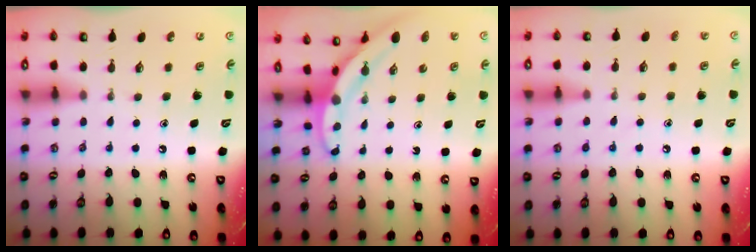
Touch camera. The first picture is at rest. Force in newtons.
{"total": 3.4, "press": 3.4, "slide": 0.2}
{"total": 6.3, "press": 6.3, "slide": 0.7}